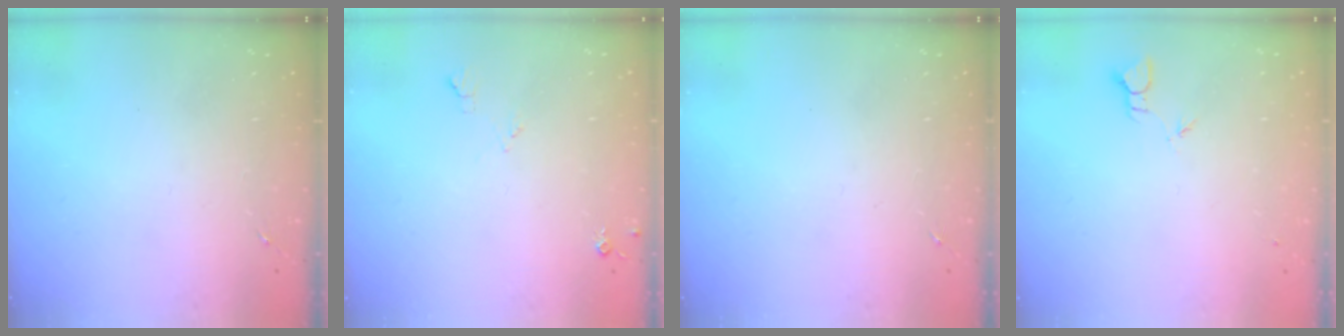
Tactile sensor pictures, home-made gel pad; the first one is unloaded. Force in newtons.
{"total": 5.1, "press": 5.1, "slide": 0.8}
{"total": 0.0}
{"total": 1.9, "press": 1.9, "slide": 0.1}